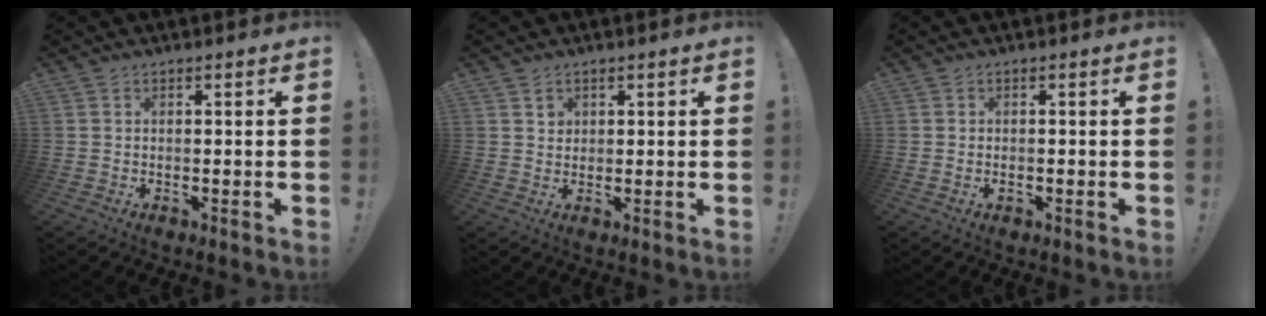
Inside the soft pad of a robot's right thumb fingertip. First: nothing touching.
{"total": 2.1, "force": [1.2, 1.7, 0.3], "torque": [0.001, -0.007, 0.021]}
{"total": 0.5, "force": [-0.3, 0.4, 0.3], "torque": [0.001, -0.001, -0.006]}